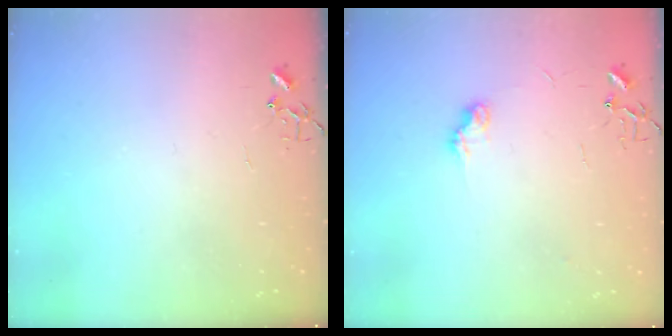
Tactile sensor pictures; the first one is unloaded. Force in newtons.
{"total": 7.4, "press": 7.3, "slide": 0.3}